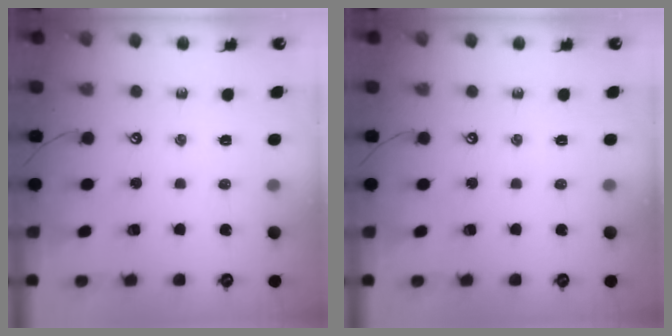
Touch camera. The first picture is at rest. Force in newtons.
{"total": 0.0}